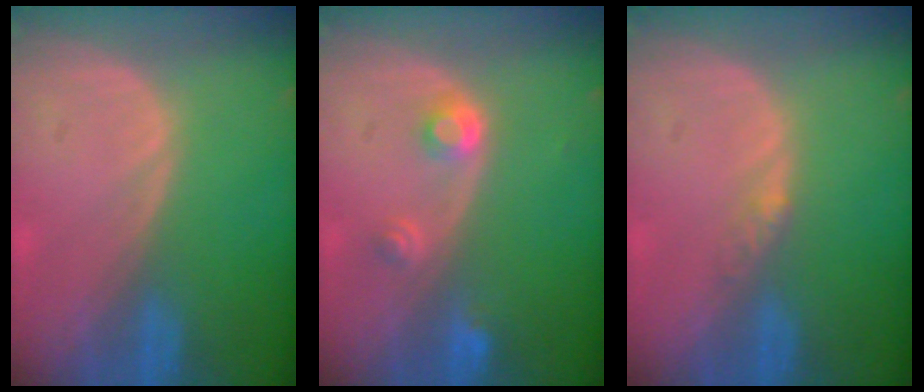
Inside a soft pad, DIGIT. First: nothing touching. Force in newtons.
{"total": 3.0, "press": 2.8, "slide": 1.0}
{"total": 1.6, "press": 1.3, "slide": 0.9}